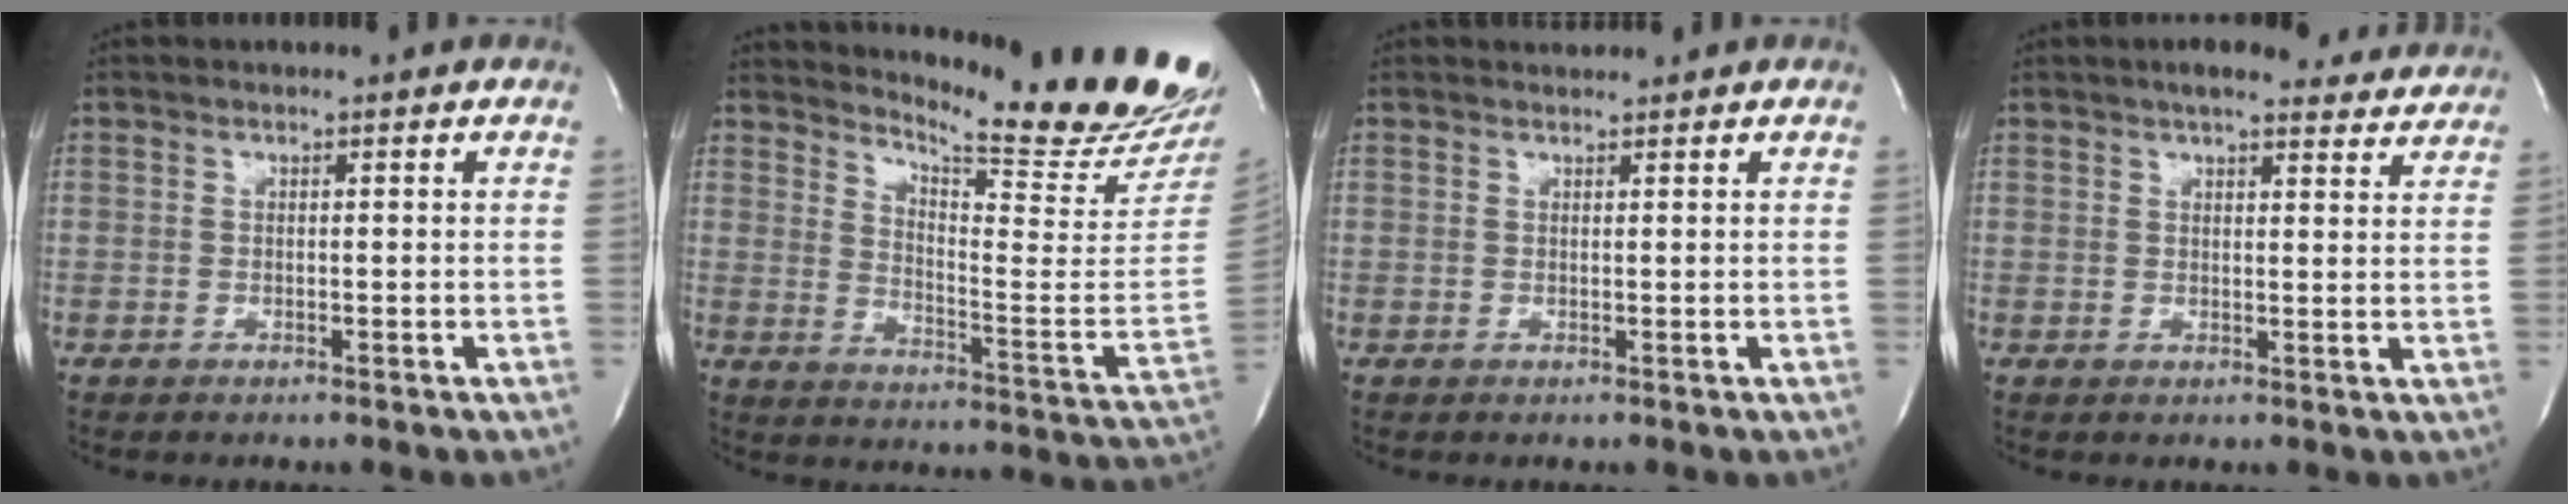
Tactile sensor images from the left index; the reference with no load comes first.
{"total": 19.5, "force": [18.5, -0.4, 6.2], "torque": [-0.108, -0.130, 0.236]}
{"total": 1.5, "force": [1.5, -0.1, -0.1], "torque": [-0.006, 0.007, 0.030]}
{"total": 13.0, "force": [11.7, 2.9, 4.7], "torque": [-0.045, 0.017, 0.134]}